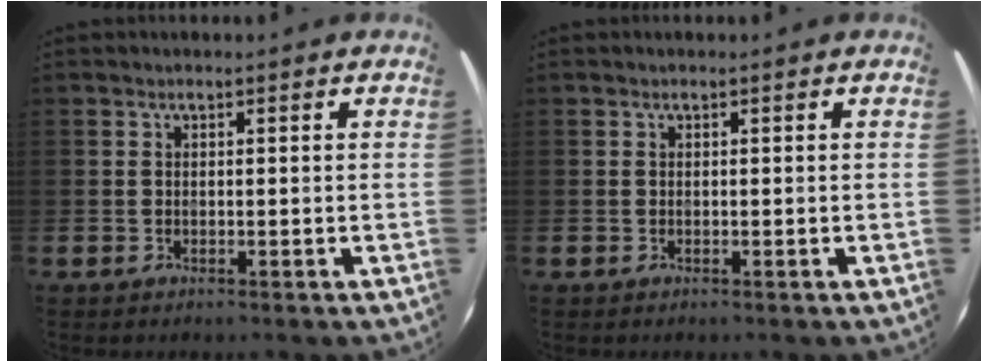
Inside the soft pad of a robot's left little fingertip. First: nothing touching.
{"total": 0.0}